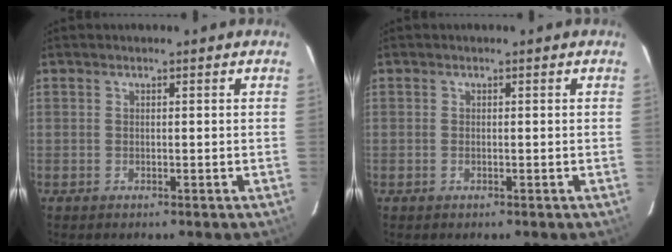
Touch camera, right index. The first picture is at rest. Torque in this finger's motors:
{"motor_torque": [-0.10, 0.04, -0.05, -0.01]}